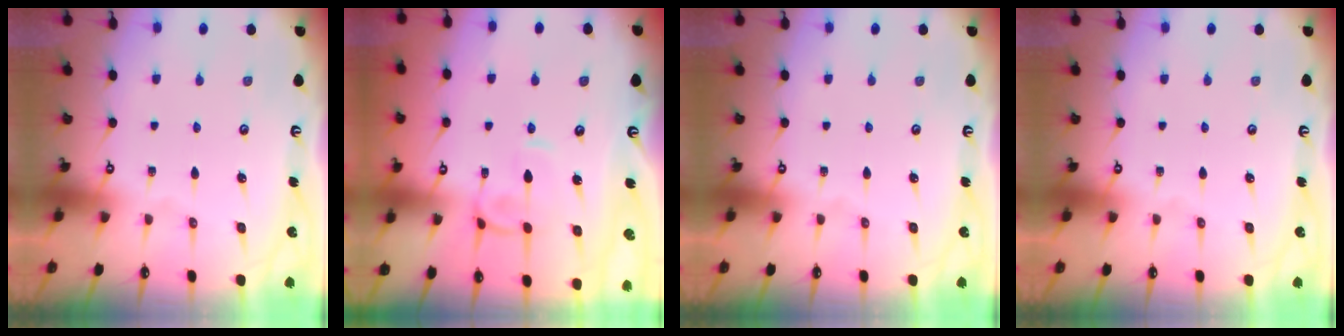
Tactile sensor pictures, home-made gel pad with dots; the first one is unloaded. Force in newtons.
{"total": 0.9, "press": 0.6, "slide": 0.7}
{"total": 0.0}
{"total": 0.0}